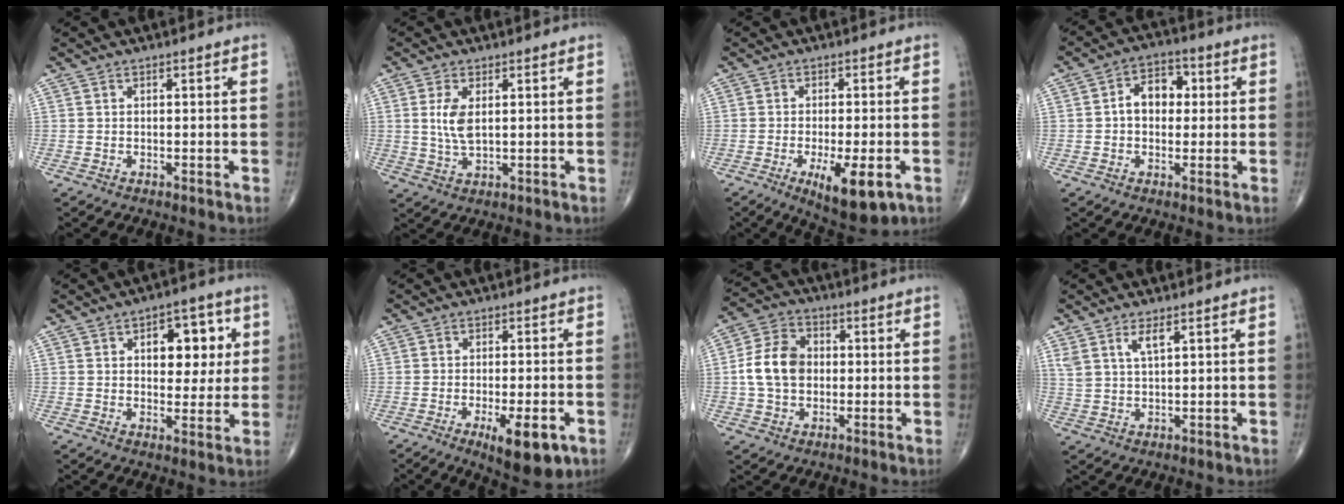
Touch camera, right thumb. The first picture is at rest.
{"total": 5.2, "force": [1.0, 2.4, 4.5], "torque": [-0.094, -0.008, 0.024]}
{"total": 10.3, "force": [-3.8, 3.3, 9.0], "torque": [-0.136, -0.012, -0.051]}
{"total": 7.4, "force": [0.7, 5.3, 5.1], "torque": [-0.058, 0.020, 0.002]}
{"total": 11.0, "force": [3.0, 6.4, 8.5], "torque": [-0.067, -0.005, 0.038]}
{"total": 10.0, "force": [-4.2, 3.2, 8.6], "torque": [-0.118, -0.004, -0.053]}
{"total": 10.1, "force": [-0.1, 7.5, 6.7], "torque": [-0.114, 0.020, -0.009]}
{"total": 4.0, "force": [2.3, 1.3, 3.0], "torque": [-0.062, -0.008, 0.050]}